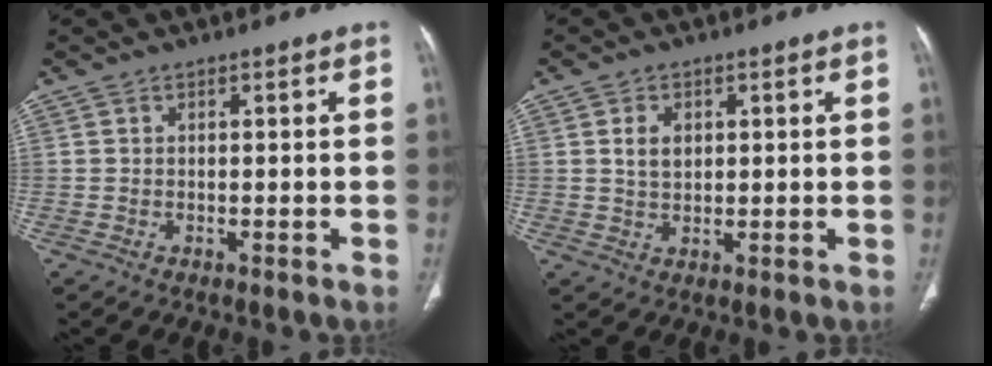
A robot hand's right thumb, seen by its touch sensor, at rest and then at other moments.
{"total": 3.7, "force": [1.1, 2.6, 2.5], "torque": [-0.030, -0.006, 0.022]}